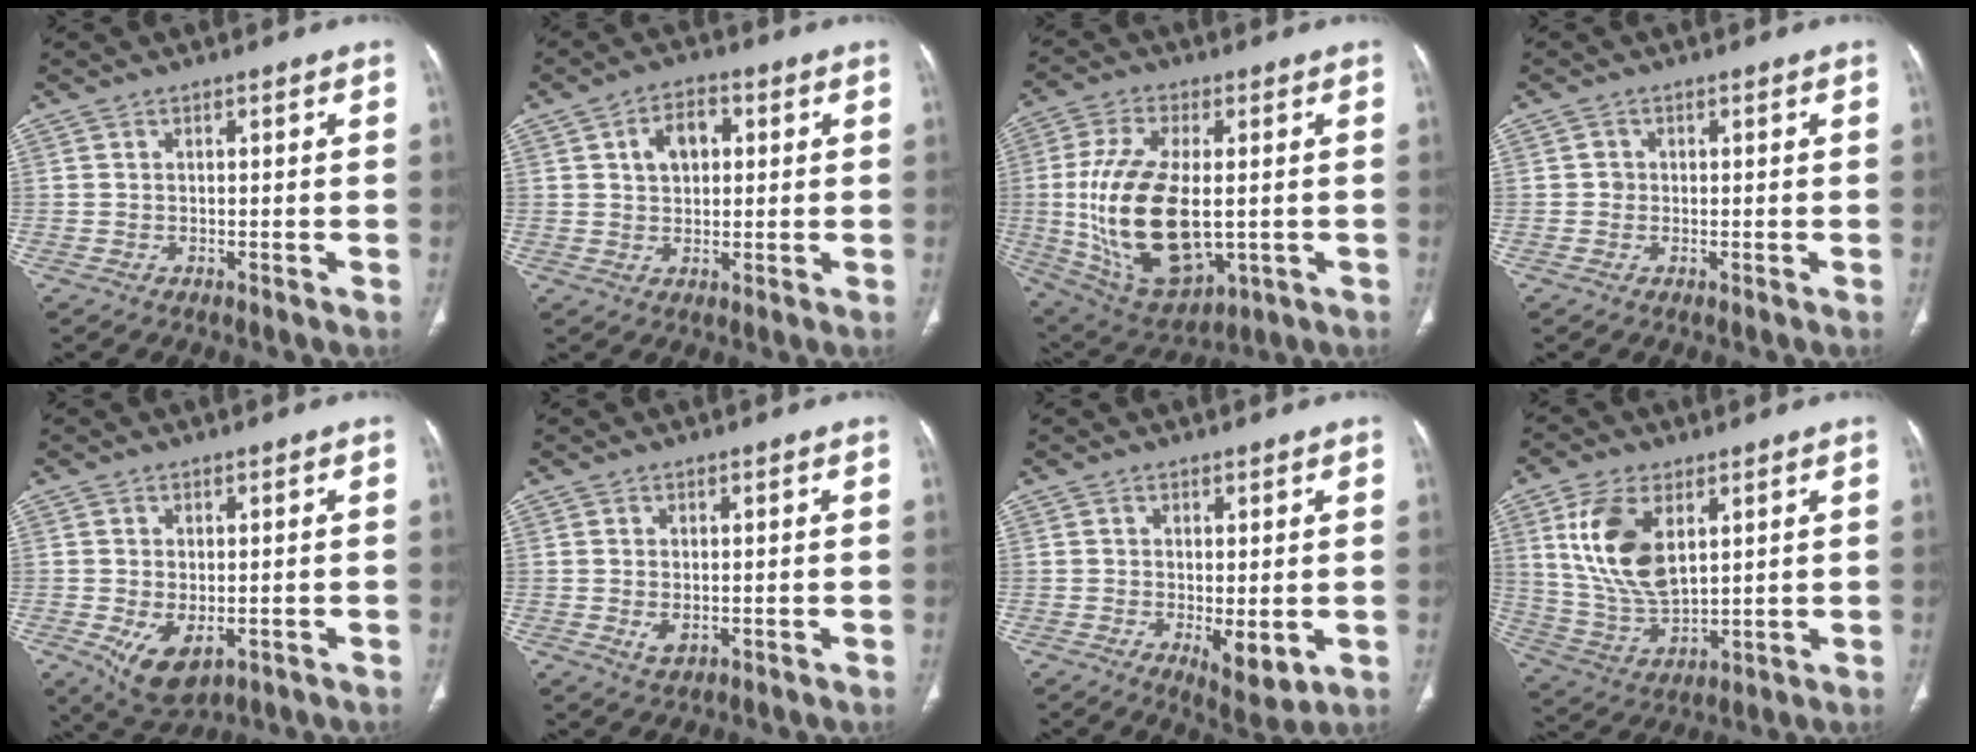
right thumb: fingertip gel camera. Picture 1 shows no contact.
{"total": 6.6, "force": [1.8, 4.4, 4.5], "torque": [-0.058, 0.006, 0.026]}
{"total": 20.9, "force": [-1.1, 10.7, 17.9], "torque": [-0.353, -0.014, 0.003]}
{"total": 1.2, "force": [-0.1, 1.2, 0.3], "torque": [0.000, 0.004, -0.002]}
{"total": 7.1, "force": [-1.9, 4.0, 5.6], "torque": [-0.098, -0.011, -0.015]}
{"total": 2.2, "force": [-0.2, 1.3, 1.7], "torque": [-0.032, -0.007, 0.006]}
{"total": 5.7, "force": [-0.9, 2.3, 5.1], "torque": [-0.074, -0.019, -0.003]}
{"total": 14.7, "force": [5.1, 7.9, 11.4], "torque": [-0.222, -0.021, 0.110]}